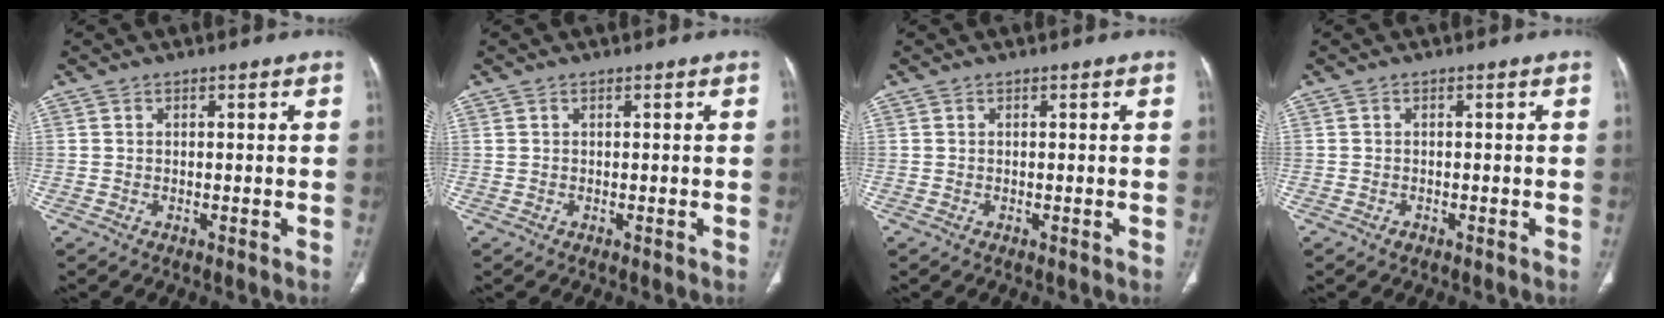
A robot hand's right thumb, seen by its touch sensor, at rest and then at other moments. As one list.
[{"total": 0.0}, {"total": 0.0}, {"total": 0.8, "force": [-0.5, 0.5, 0.2], "torque": [0.000, 0.001, -0.008]}]